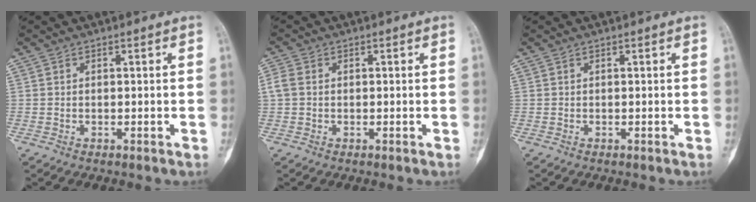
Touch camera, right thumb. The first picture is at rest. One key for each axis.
{"total": 2.6, "fx": 0.2, "fy": 2.1, "fz": 1.6, "tx": -0.041, "ty": 0.007, "tz": -0.002}
{"total": 0.0}